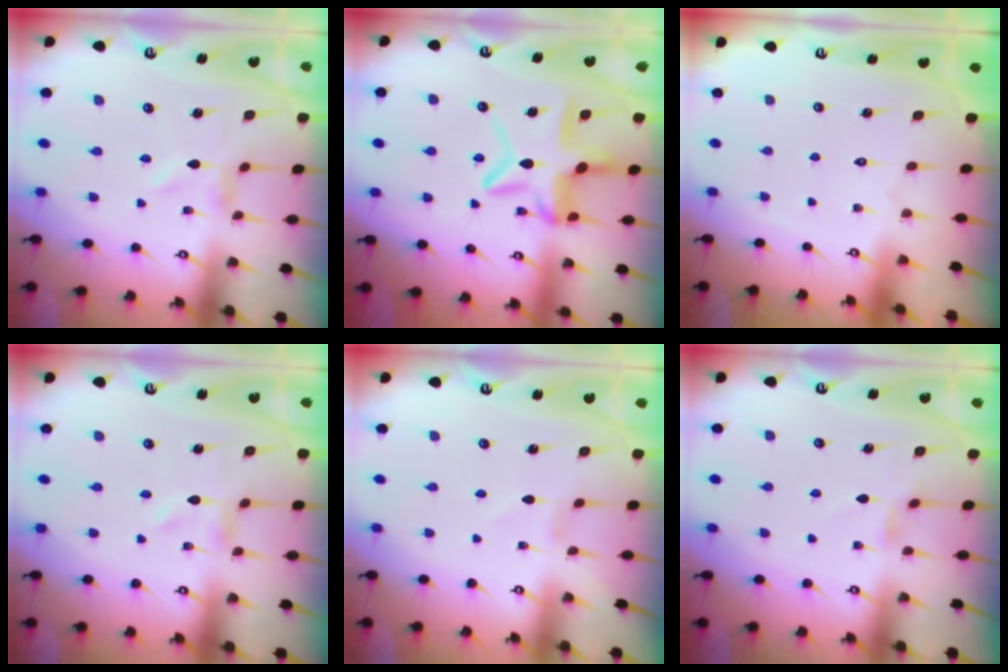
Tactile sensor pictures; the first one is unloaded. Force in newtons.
{"total": 12.0, "press": 12.0, "slide": 1.1}
{"total": 1.5, "press": 1.5, "slide": 0.1}
{"total": 0.0}
{"total": 0.7, "press": 0.7, "slide": 0.2}
{"total": 2.4, "press": 2.3, "slide": 0.4}